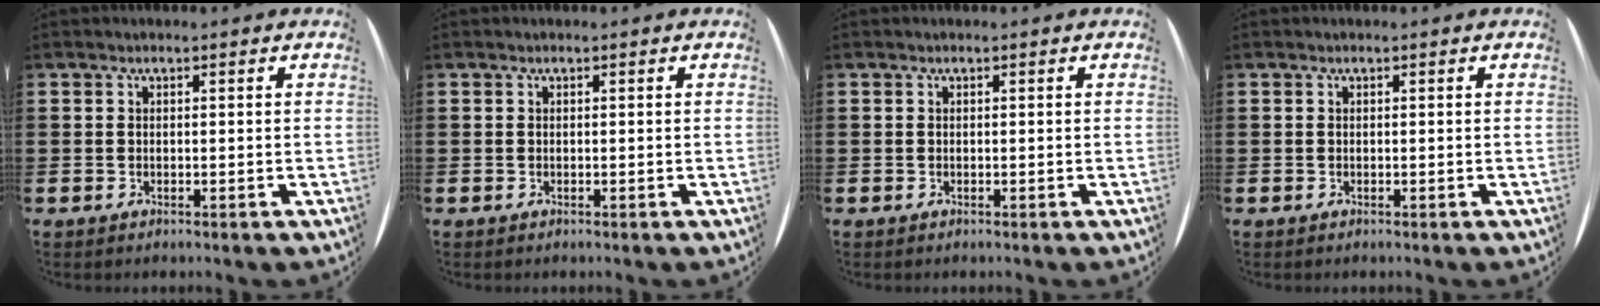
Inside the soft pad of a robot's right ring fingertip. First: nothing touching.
{"total": 0.0}
{"total": 0.0}
{"total": 0.0}